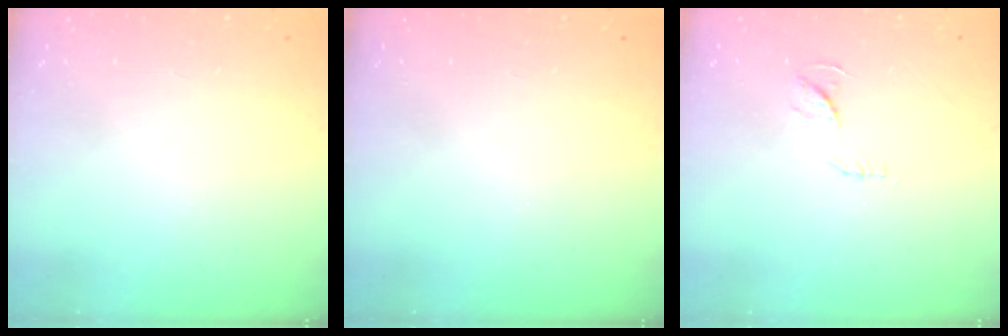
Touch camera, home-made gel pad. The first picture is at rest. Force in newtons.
{"total": 0.0}
{"total": 6.1, "press": 6.1, "slide": 0.3}